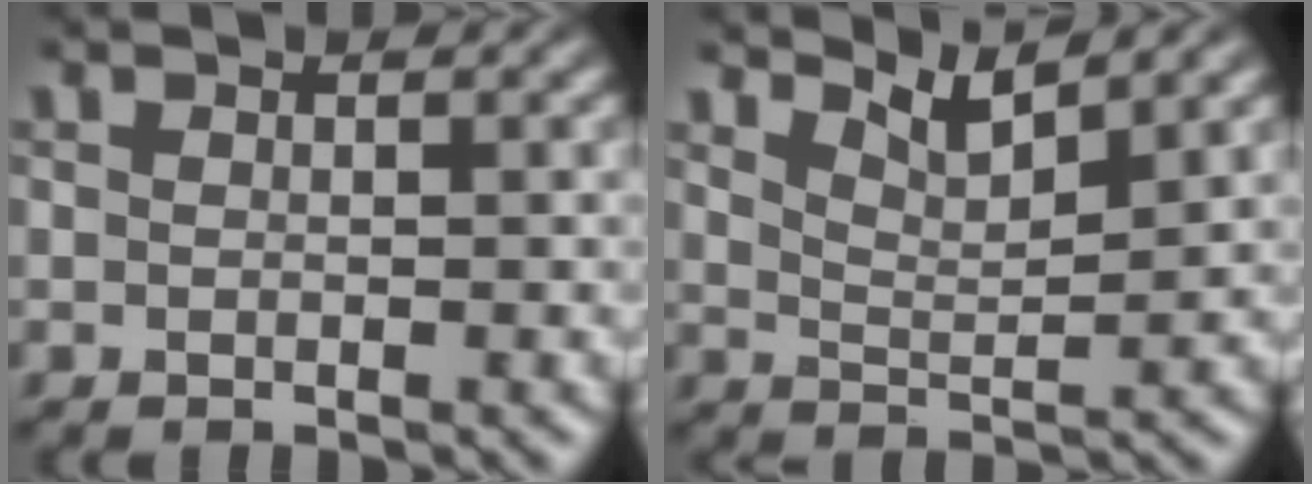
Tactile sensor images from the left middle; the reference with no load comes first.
{"total": 3.3, "force": [2.9, 0.5, 1.4], "torque": [-0.026, -0.004, 0.052]}